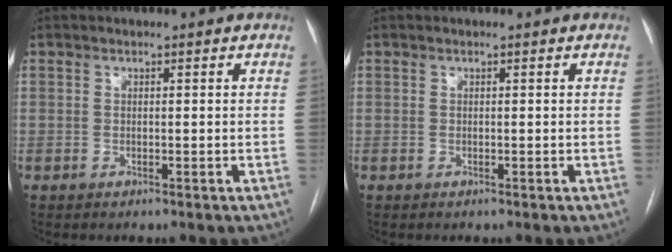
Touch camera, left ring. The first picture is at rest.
{"total": 0.0}